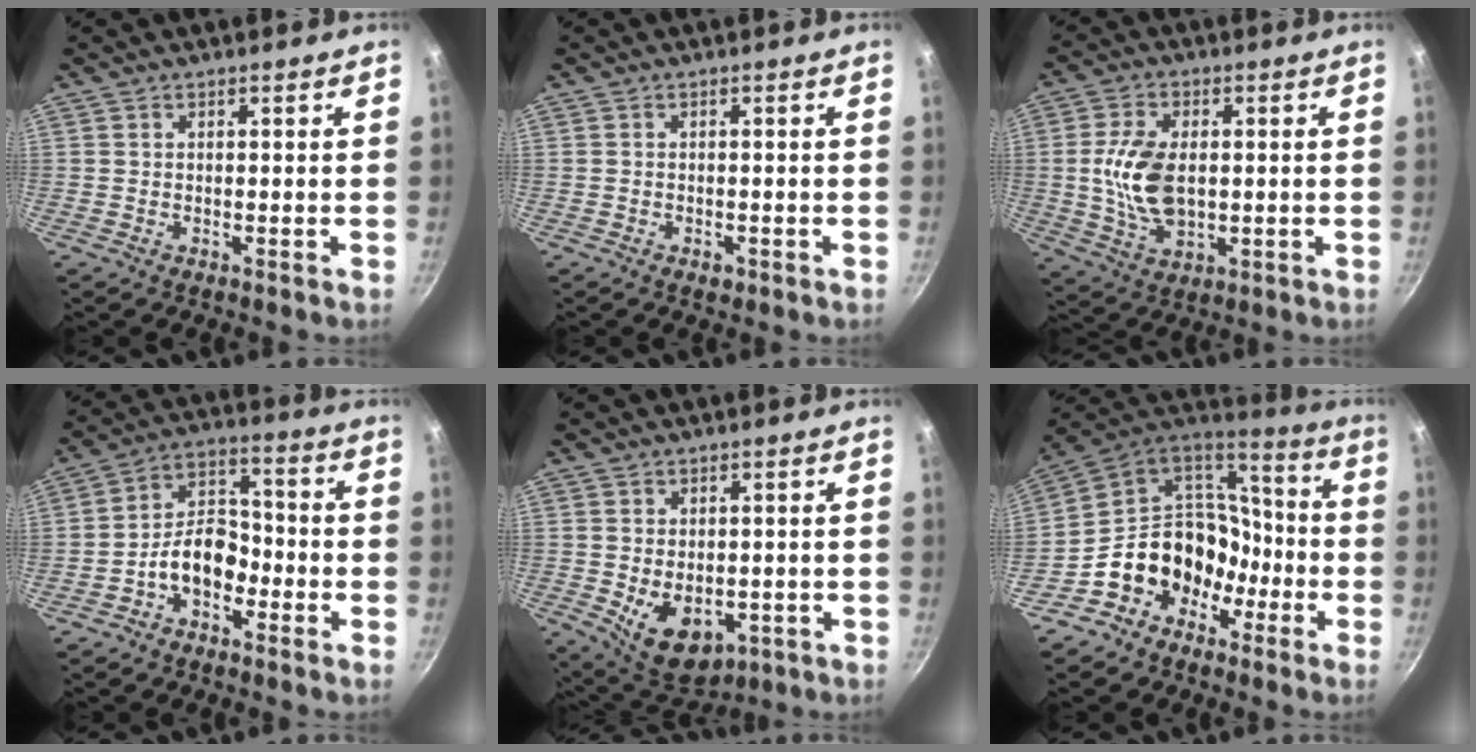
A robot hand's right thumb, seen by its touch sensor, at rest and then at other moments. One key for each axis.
{"total": 1.2, "fx": -0.6, "fy": 0.7, "fz": 0.7, "tx": -0.011, "ty": 0.001, "tz": -0.008}
{"total": 11.5, "fx": 0.3, "fy": 6.8, "fz": 9.3, "tx": -0.176, "ty": -0.004, "tz": 0.015}
{"total": 9.9, "fx": -3.8, "fy": 6.4, "fz": 6.6, "tx": -0.095, "ty": 0.048, "tz": -0.077}
{"total": 10.4, "fx": -2.6, "fy": 6.8, "fz": 7.5, "tx": -0.101, "ty": -0.005, "tz": -0.020}
{"total": 16.5, "fx": -7.3, "fy": 12.8, "fz": 7.3, "tx": -0.079, "ty": 0.101, "tz": -0.133}